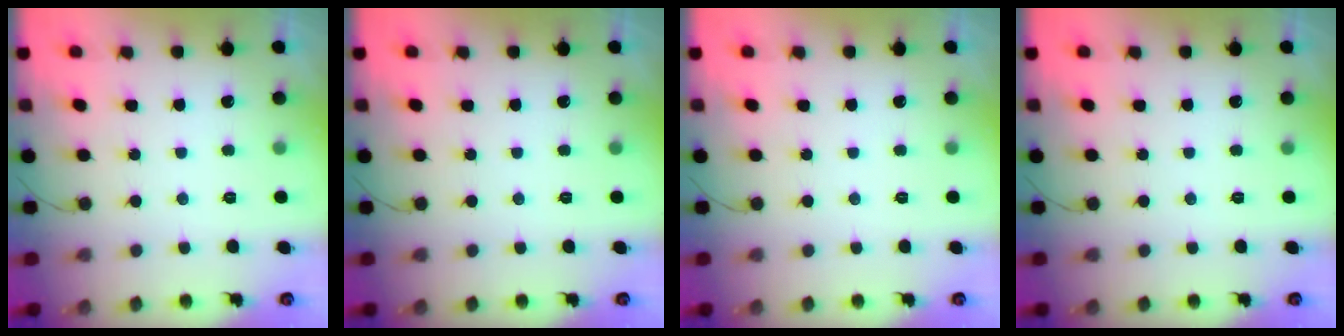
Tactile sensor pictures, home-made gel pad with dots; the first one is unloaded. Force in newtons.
{"total": 0.0}
{"total": 0.0}
{"total": 0.0}